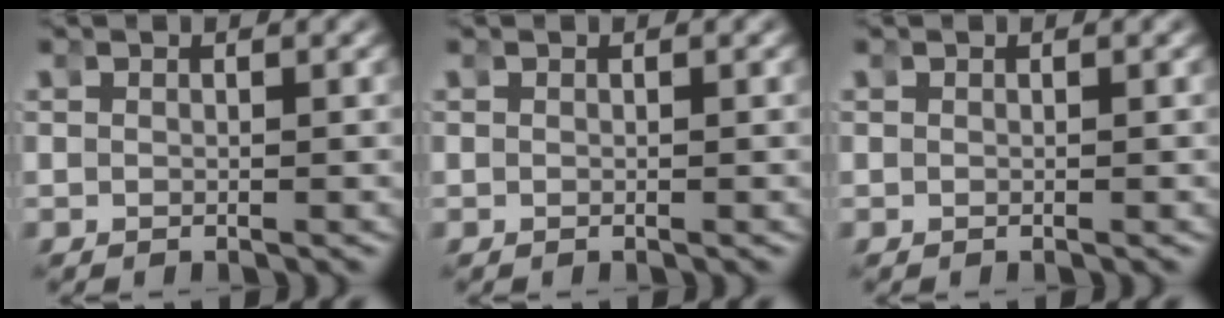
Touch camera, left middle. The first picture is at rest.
{"total": 0.0}
{"total": 0.0}